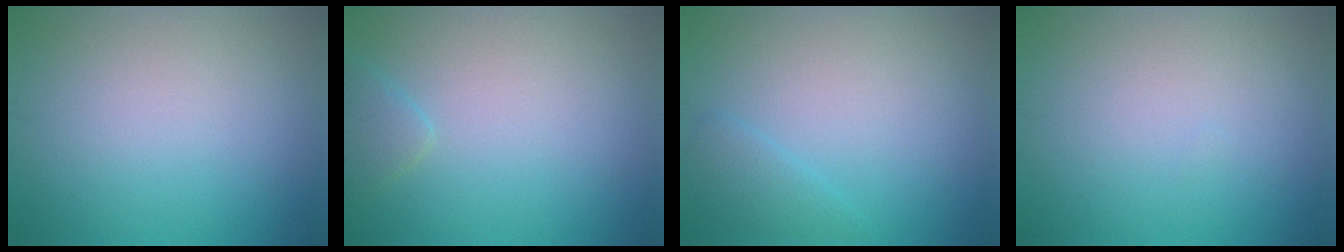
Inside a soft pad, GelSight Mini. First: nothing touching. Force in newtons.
{"total": 1.4, "press": 1.4, "slide": 0.2}
{"total": 1.5, "press": 1.5, "slide": 0.1}
{"total": 0.0}